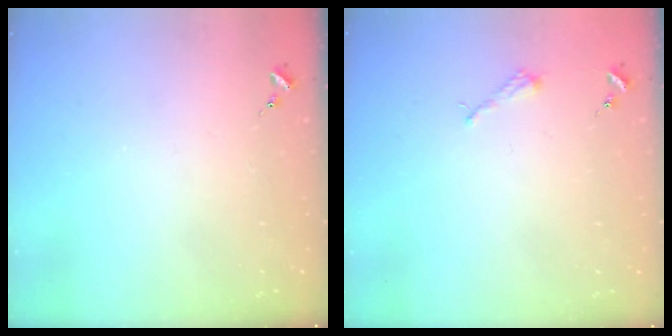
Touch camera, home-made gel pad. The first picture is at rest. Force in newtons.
{"total": 2.2, "press": 2.2, "slide": 0.3}